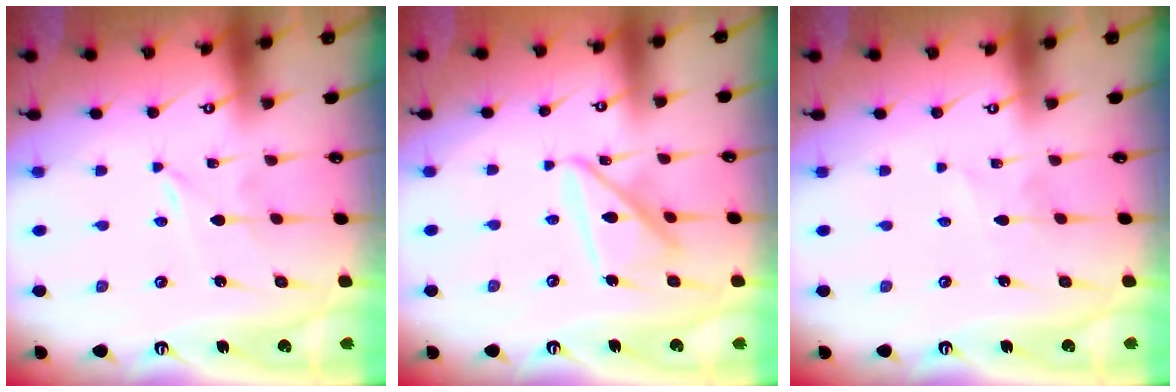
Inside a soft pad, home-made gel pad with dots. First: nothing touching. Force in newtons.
{"total": 13.0, "press": 12.9, "slide": 1.2}
{"total": 1.5, "press": 1.5, "slide": 0.1}